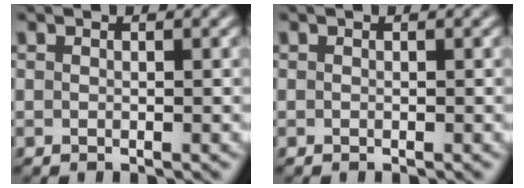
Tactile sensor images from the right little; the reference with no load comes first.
{"total": 0.0}